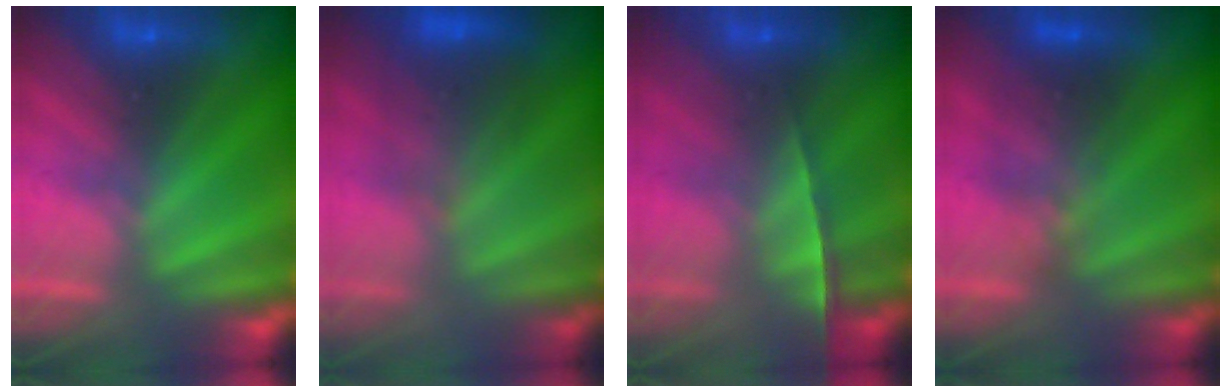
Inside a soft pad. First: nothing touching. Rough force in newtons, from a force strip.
{"total": 3.4}
{"total": 1.6}
{"total": 2.4}